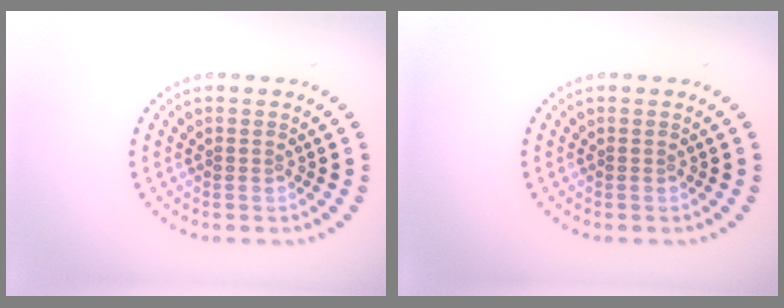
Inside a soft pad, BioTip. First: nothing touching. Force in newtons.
{"total": 0.0}